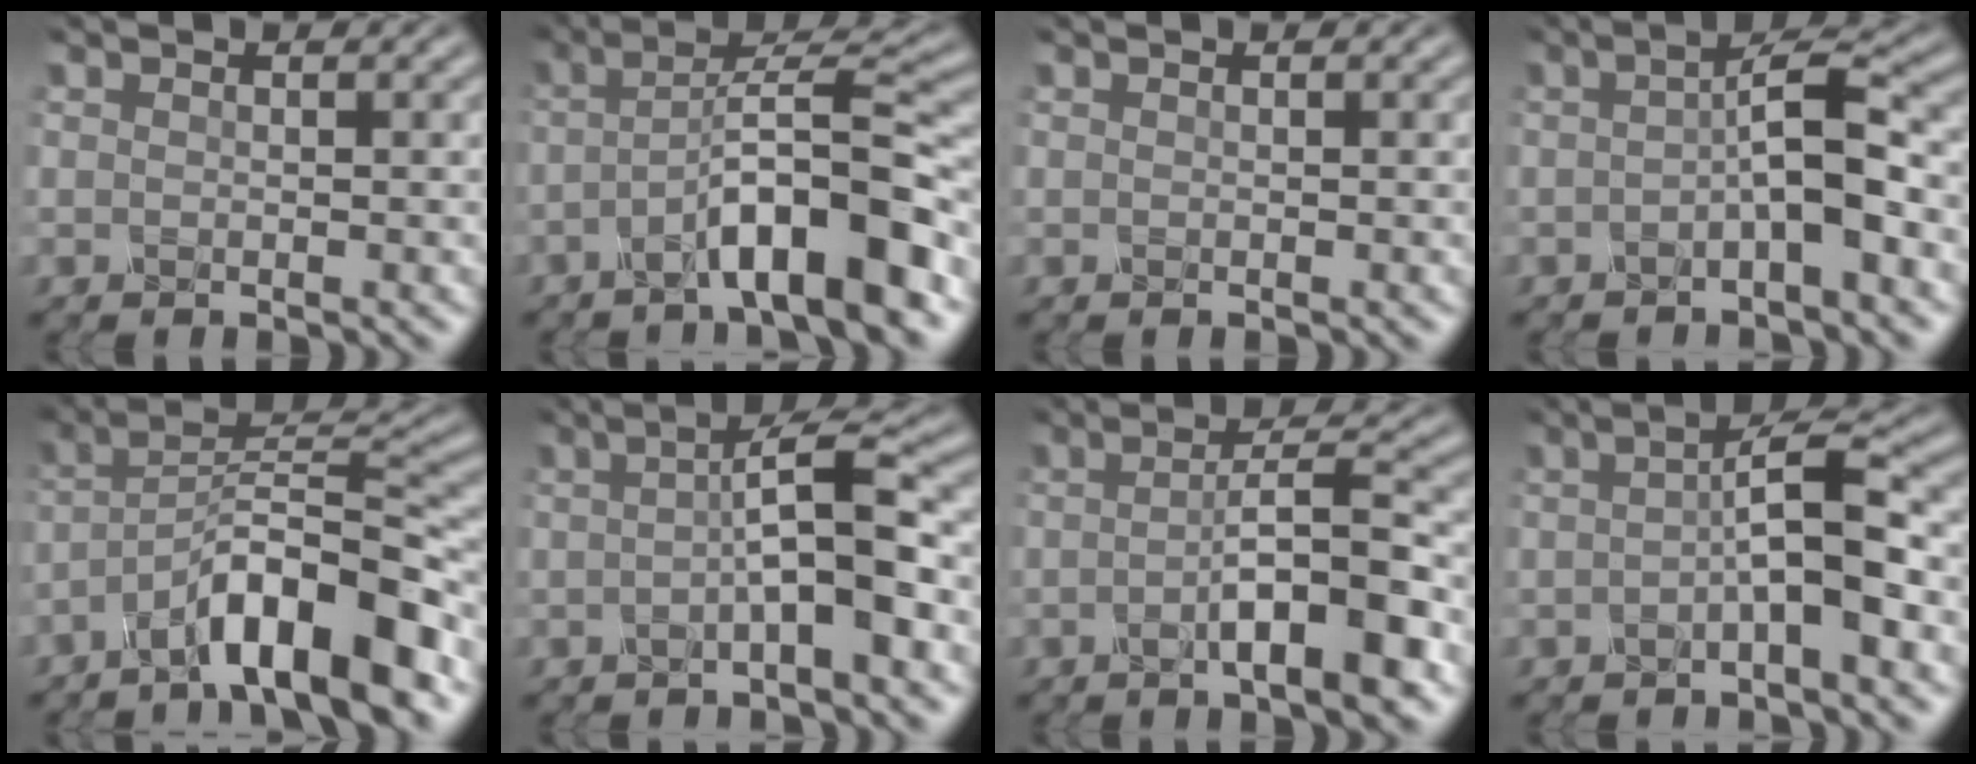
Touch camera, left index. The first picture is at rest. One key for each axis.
{"total": 8.0, "fx": -3.6, "fy": 1.2, "fz": 7.0, "tx": -0.102, "ty": 0.023, "tz": -0.068}
{"total": 0.0}
{"total": 4.2, "fx": -0.8, "fy": 0.7, "fz": 4.0, "tx": -0.068, "ty": 0.017, "tz": -0.022}
{"total": 9.1, "fx": -5.8, "fy": 1.8, "fz": 6.8, "tx": -0.108, "ty": 0.022, "tz": -0.102}
{"total": 5.3, "fx": -0.6, "fy": 0.8, "fz": 5.2, "tx": -0.083, "ty": 0.017, "tz": -0.017}
{"total": 6.3, "fx": -2.0, "fy": 1.2, "fz": 5.9, "tx": -0.088, "ty": 0.011, "tz": -0.038}
{"total": 4.8, "fx": -0.8, "fy": 0.8, "fz": 4.7, "tx": -0.079, "ty": 0.017, "tz": -0.021}